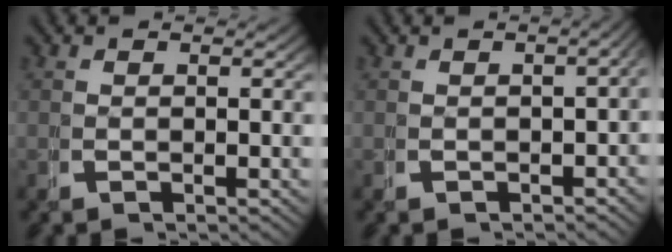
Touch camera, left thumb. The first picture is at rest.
{"total": 2.3, "force": [-0.8, 1.0, 1.9], "torque": [-0.022, 0.003, -0.012]}